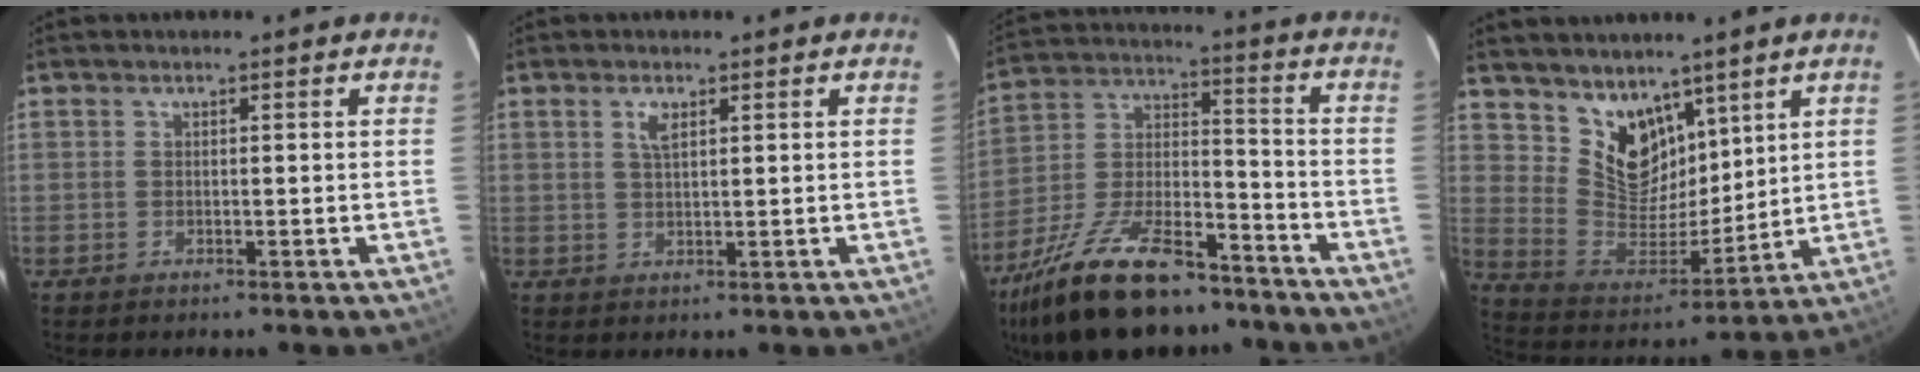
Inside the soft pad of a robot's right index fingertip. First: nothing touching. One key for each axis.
{"total": 2.3, "fx": 1.1, "fy": 0.9, "fz": 1.8, "tx": -0.035, "ty": 0.002, "tz": 0.021}
{"total": 23.9, "fx": -17.5, "fy": 9.3, "fz": 13.3, "tx": -0.263, "ty": -0.002, "tz": -0.282}
{"total": 12.2, "fx": 8.3, "fy": 7.6, "fz": 4.9, "tx": -0.091, "ty": -0.004, "tz": 0.172}